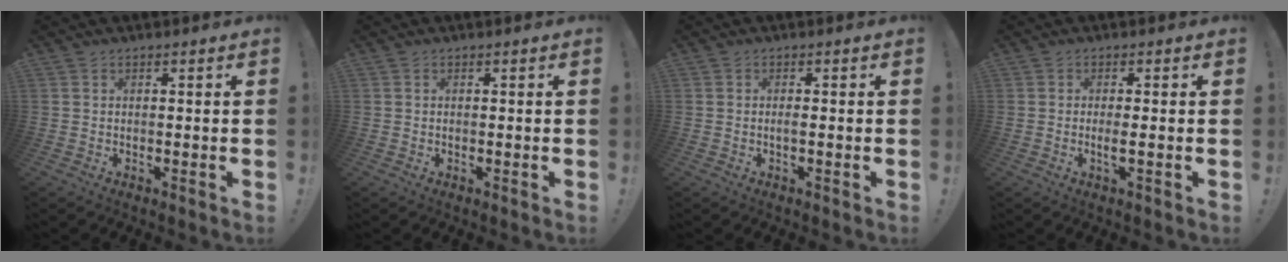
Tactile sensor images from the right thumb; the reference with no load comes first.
{"total": 0.5, "force": [-0.1, 0.5, -0.1], "torque": [-0.007, 0.007, 0.000]}
{"total": 1.1, "force": [-0.3, 0.1, 1.0], "torque": [-0.018, 0.001, -0.006]}
{"total": 2.4, "force": [-0.3, 0.0, 2.4], "torque": [-0.032, -0.008, -0.007]}